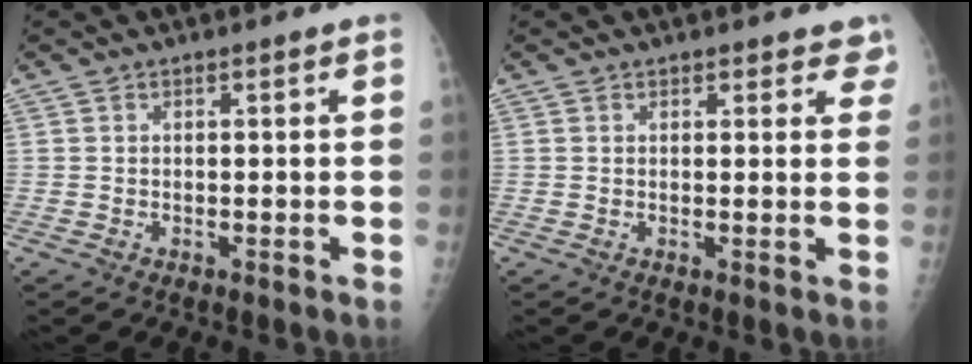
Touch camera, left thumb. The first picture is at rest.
{"total": 3.5, "force": [2.8, 1.6, 1.6], "torque": [0.016, -0.006, 0.027]}